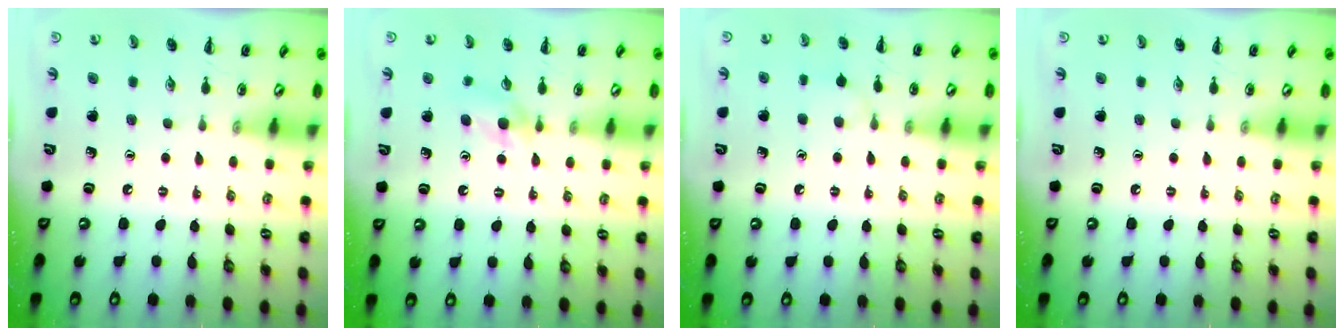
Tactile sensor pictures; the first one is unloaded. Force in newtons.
{"total": 5.0, "press": 4.6, "slide": 1.7}
{"total": 6.2, "press": 5.9, "slide": 1.8}
{"total": 0.0}